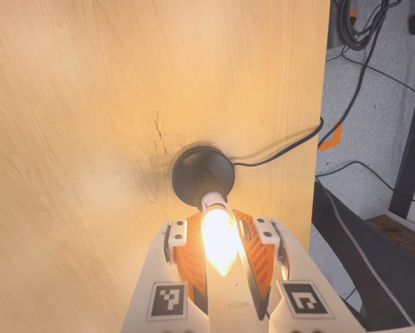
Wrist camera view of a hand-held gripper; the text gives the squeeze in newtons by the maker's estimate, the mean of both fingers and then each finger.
{"total": 10.9, "left": 10.1, "right": 11.7}